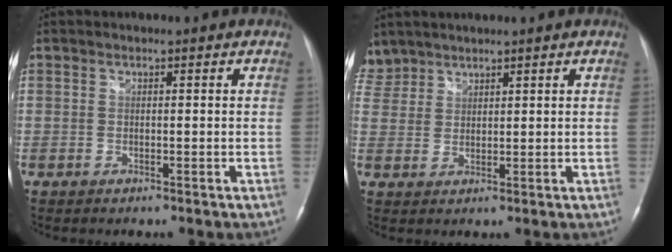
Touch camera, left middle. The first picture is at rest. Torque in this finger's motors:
{"motor_torque": [0.66, -0.79, -0.04, -0.09]}